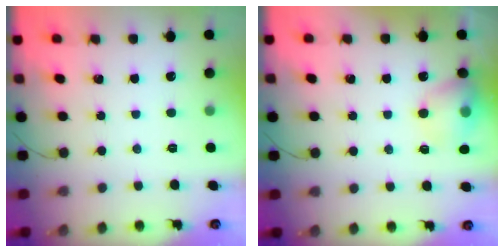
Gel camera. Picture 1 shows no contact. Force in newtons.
{"total": 11.3, "press": 11.2, "slide": 1.7}